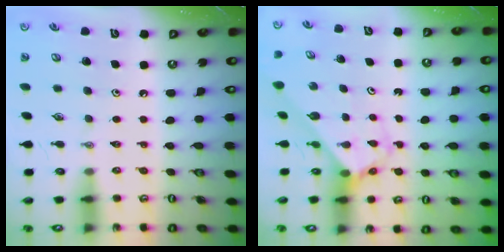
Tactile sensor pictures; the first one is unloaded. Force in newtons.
{"total": 2.7, "press": 2.7, "slide": 0.1}